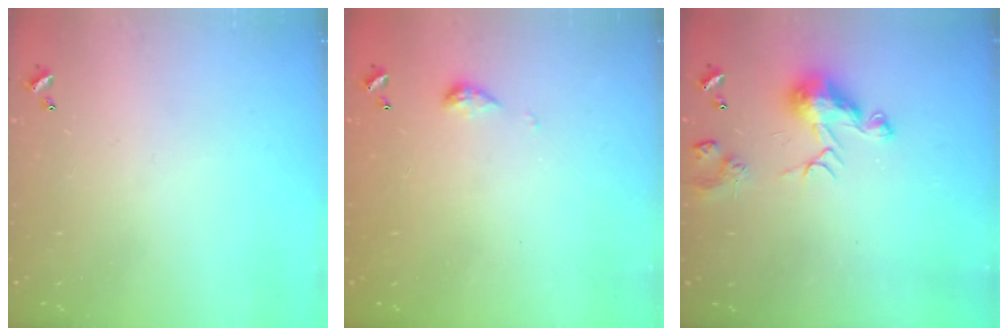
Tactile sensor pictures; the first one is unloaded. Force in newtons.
{"total": 4.0, "press": 4.0, "slide": 0.6}
{"total": 7.8, "press": 7.7, "slide": 0.7}